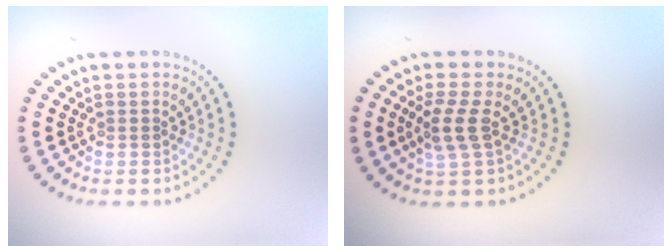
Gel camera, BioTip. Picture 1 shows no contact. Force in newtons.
{"total": 2.7, "press": 2.4, "slide": 1.3}